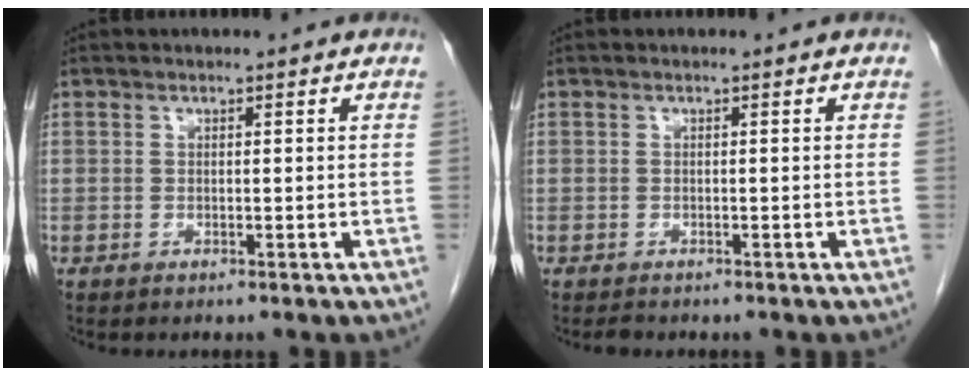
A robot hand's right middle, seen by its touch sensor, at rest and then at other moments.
{"total": 0.7, "force": [-0.7, 0.2, 0.1], "torque": [-0.013, -0.004, -0.011]}